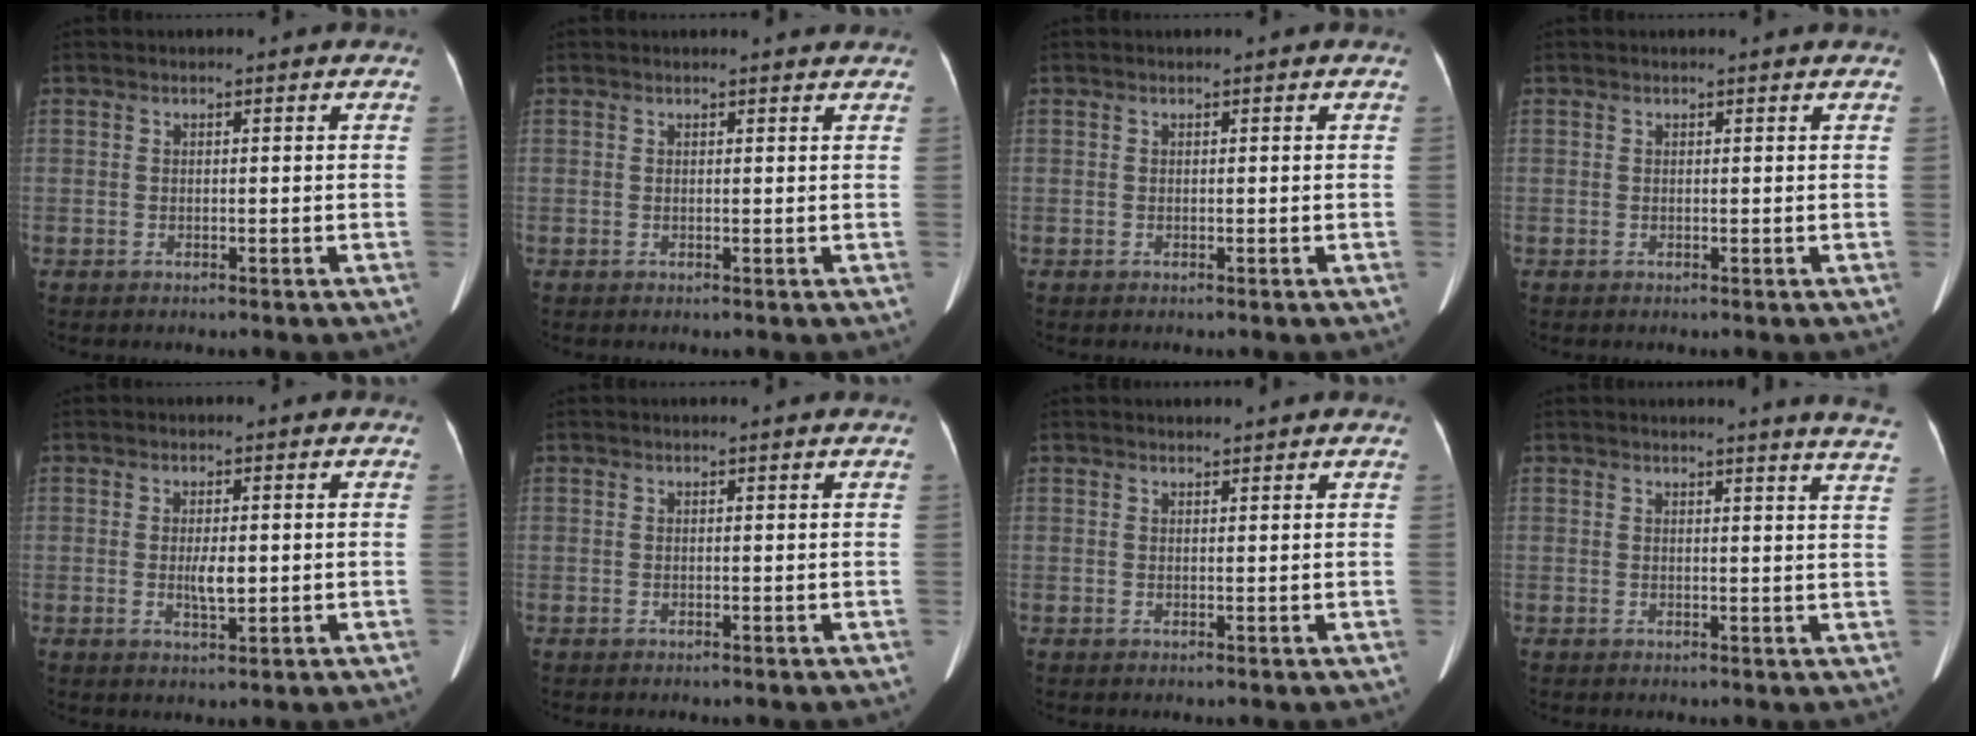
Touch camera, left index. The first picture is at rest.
{"total": 1.8, "force": [1.8, 0.0, 0.2], "torque": [-0.009, 0.001, 0.017]}
{"total": 0.0}
{"total": 0.8, "force": [0.7, 0.0, 0.1], "torque": [-0.008, 0.001, 0.008]}
{"total": 3.0, "force": [-0.1, 0.9, 2.9], "torque": [-0.054, -0.003, 0.000]}
{"total": 1.0, "force": [0.9, -0.2, 0.3], "torque": [-0.012, -0.002, 0.014]}
{"total": 1.7, "force": [1.7, 0.0, 0.3], "torque": [-0.007, 0.012, 0.029]}
{"total": 9.0, "force": [8.5, -1.1, 2.8], "torque": [-0.027, -0.060, 0.067]}